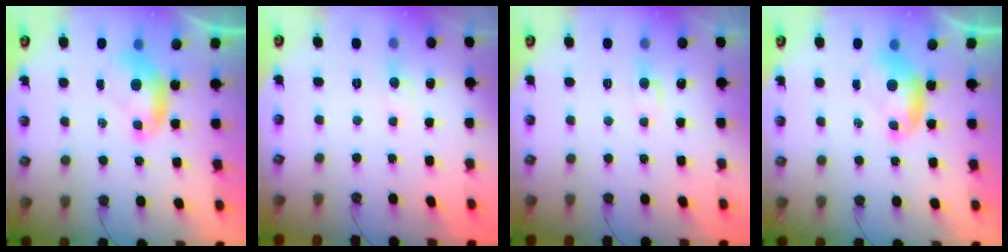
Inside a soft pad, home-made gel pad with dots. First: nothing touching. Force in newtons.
{"total": 1.7, "press": 1.7, "slide": 0.2}
{"total": 1.1, "press": 0.8, "slide": 0.6}
{"total": 0.0}